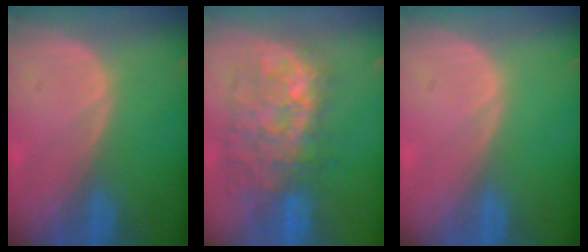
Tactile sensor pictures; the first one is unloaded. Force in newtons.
{"total": 10.5, "press": 9.9, "slide": 3.4}
{"total": 0.0}